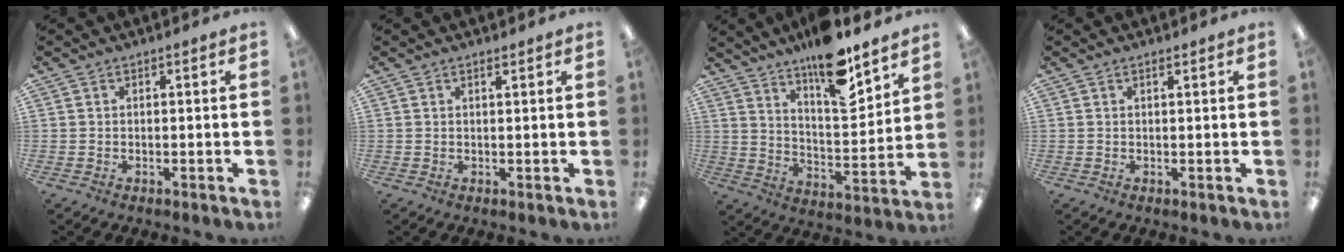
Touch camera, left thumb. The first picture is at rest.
{"total": 1.0, "force": [0.8, 0.1, 0.5], "torque": [-0.011, 0.000, 0.015]}
{"total": 15.2, "force": [12.0, 4.1, 8.3], "torque": [-0.133, -0.078, 0.202]}
{"total": 0.7, "force": [0.6, 0.1, 0.4], "torque": [-0.008, 0.001, 0.010]}